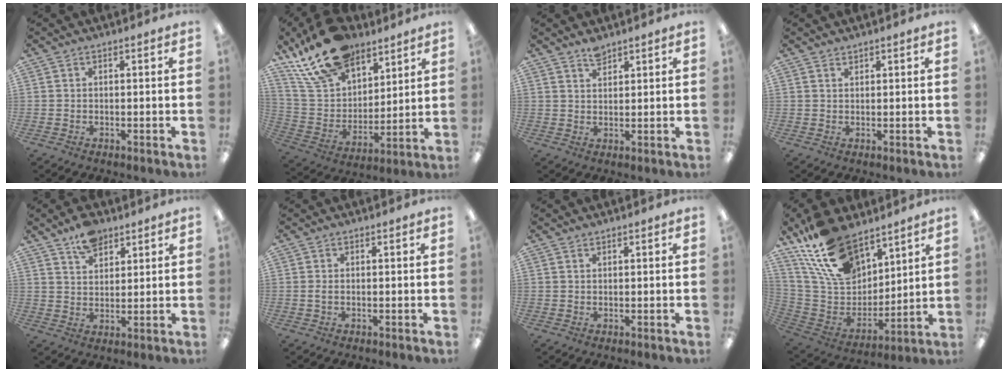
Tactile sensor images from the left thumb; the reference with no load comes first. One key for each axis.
{"total": 19.6, "fx": 14.4, "fy": 10.5, "fz": 8.0, "tx": -0.164, "ty": -0.077, "tz": 0.266}
{"total": 2.8, "fx": 2.6, "fy": 0.8, "fz": 0.7, "tx": -0.010, "ty": -0.011, "tz": 0.047}
{"total": 1.2, "fx": 1.2, "fy": 0.3, "fz": 0.0, "tx": 0.000, "ty": -0.002, "tz": 0.022}
{"total": 7.3, "fx": 5.4, "fy": 3.9, "fz": 2.8, "tx": -0.048, "ty": -0.020, "tz": 0.099}
{"total": 1.1, "fx": 0.0, "fy": 0.5, "fz": 1.0, "tx": -0.020, "ty": 0.001, "tz": 0.000}
{"total": 0.6, "fx": 0.6, "fy": 0.2, "fz": 0.1, "tx": -0.002, "ty": 0.001, "tz": 0.010}
{"total": 20.3, "fx": 13.7, "fy": 11.1, "fz": 10.1, "tx": -0.201, "ty": -0.066, "tz": 0.257}